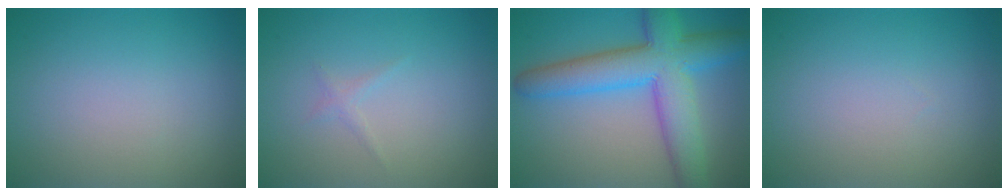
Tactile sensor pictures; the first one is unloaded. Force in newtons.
{"total": 0.7, "press": 0.7, "slide": 0.1}
{"total": 8.8, "press": 8.8, "slide": 0.2}
{"total": 0.0}